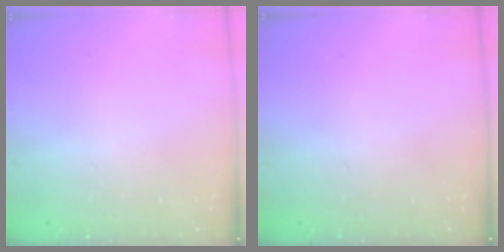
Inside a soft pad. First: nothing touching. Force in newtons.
{"total": 0.0}